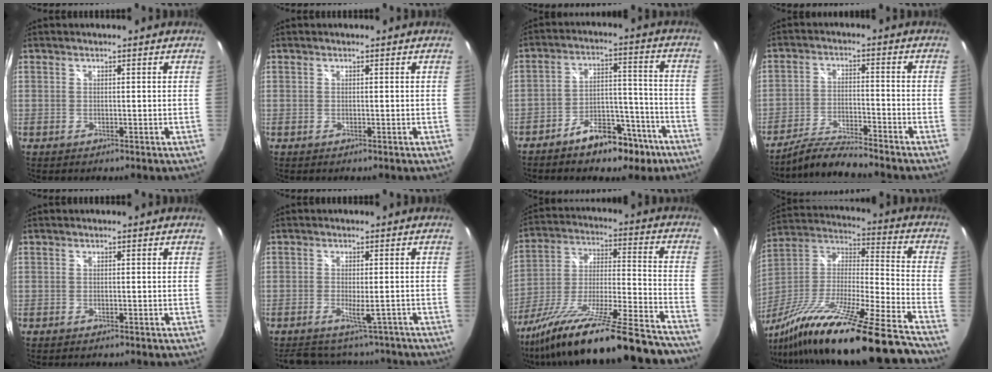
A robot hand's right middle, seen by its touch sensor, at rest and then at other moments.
{"total": 0.0}
{"total": 11.5, "force": [-8.1, 5.8, 5.7], "torque": [-0.093, 0.039, -0.108]}
{"total": 7.0, "force": [-6.7, -0.3, 1.9], "torque": [-0.057, 0.006, -0.131]}
{"total": 0.5, "force": [-0.4, 0.2, 0.2], "torque": [-0.005, -0.001, -0.008]}
{"total": 11.1, "force": [-9.6, 3.9, 3.8], "torque": [-0.078, 0.004, -0.121]}
{"total": 32.3, "force": [-26.7, 3.1, 17.8], "torque": [-0.281, -0.068, -0.403]}
{"total": 31.4, "force": [-24.5, 1.1, 19.7], "torque": [-0.314, -0.068, -0.402]}